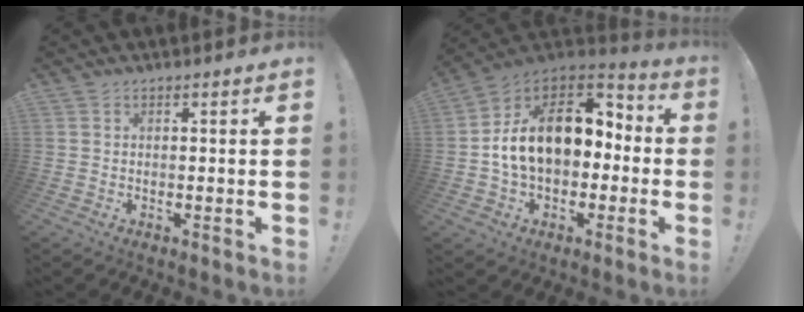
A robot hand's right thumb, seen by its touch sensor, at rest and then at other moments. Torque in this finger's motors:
{"motor_torque": [2.43, 2.58, 0.18, 0.00, 0.32]}